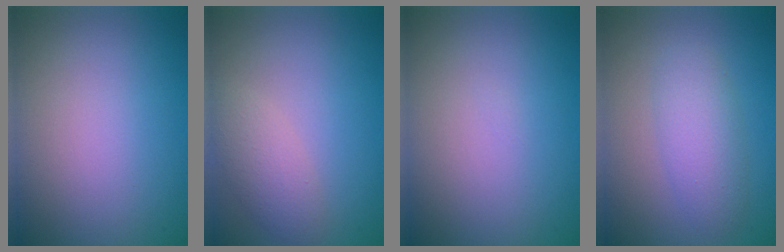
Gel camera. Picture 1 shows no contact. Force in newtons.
{"total": 2.5, "press": 2.5, "slide": 0.0}
{"total": 0.0}
{"total": 3.1, "press": 3.1, "slide": 0.1}